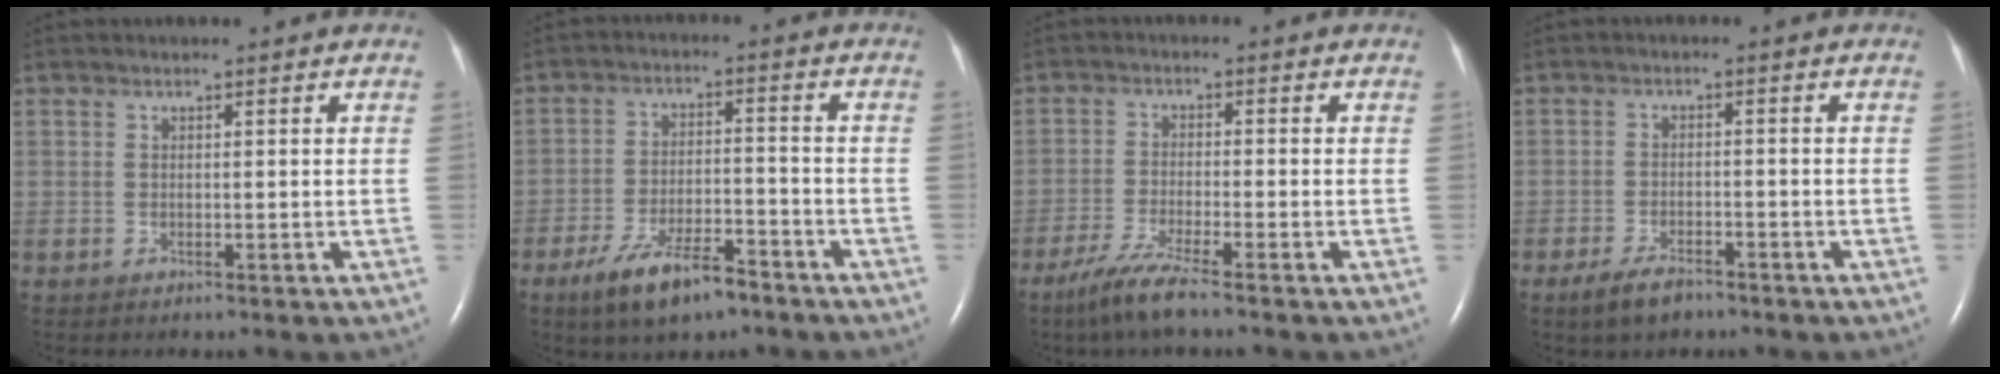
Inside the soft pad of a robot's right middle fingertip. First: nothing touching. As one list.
[{"total": 8.9, "force": [-6.1, 2.6, 5.9], "torque": [-0.110, -0.007, -0.105]}, {"total": 5.6, "force": [-4.2, -0.4, 3.7], "torque": [-0.087, -0.021, -0.085]}, {"total": 4.3, "force": [-3.2, 1.4, 2.4], "torque": [-0.060, -0.006, -0.052]}]